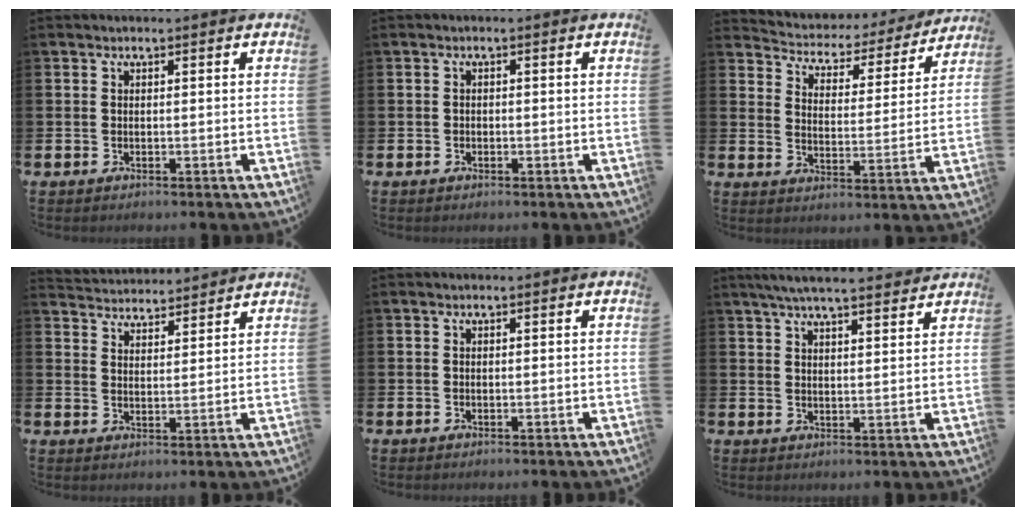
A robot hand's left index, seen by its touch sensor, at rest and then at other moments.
{"total": 0.7, "force": [-0.4, 0.6, 0.1], "torque": [-0.008, 0.005, -0.008]}
{"total": 4.0, "force": [3.7, 1.6, 0.2], "torque": [-0.033, -0.037, 0.055]}
{"total": 3.9, "force": [3.9, 0.4, -0.5], "torque": [-0.007, -0.026, 0.070]}
{"total": 0.0}
{"total": 5.3, "force": [5.0, 0.4, 1.7], "torque": [-0.041, -0.020, 0.089]}